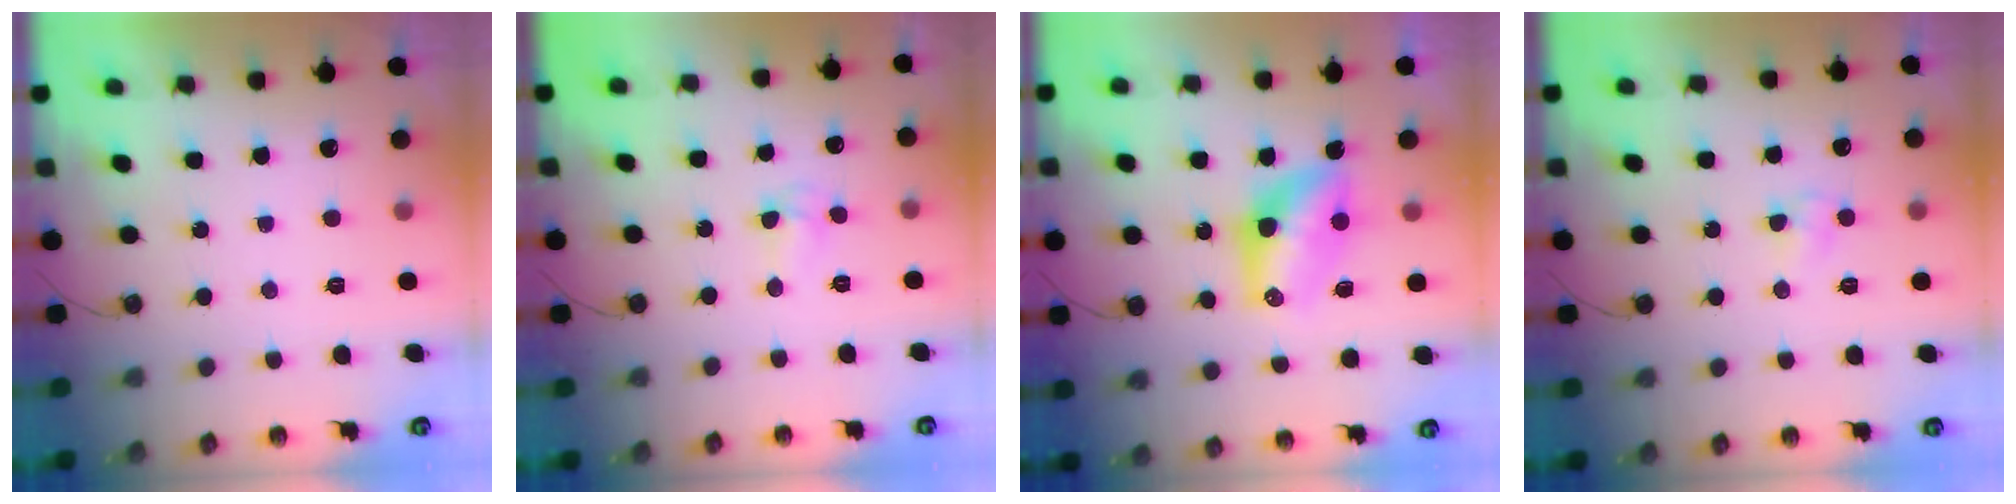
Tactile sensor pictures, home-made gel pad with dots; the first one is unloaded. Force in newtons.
{"total": 4.6, "press": 4.6, "slide": 0.5}
{"total": 9.9, "press": 9.1, "slide": 4.1}
{"total": 3.8, "press": 3.8, "slide": 0.3}